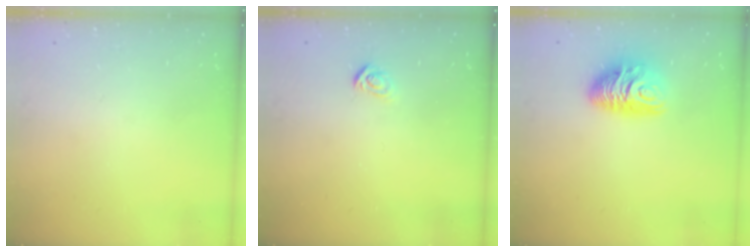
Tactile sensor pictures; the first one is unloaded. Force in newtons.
{"total": 2.6, "press": 2.6, "slide": 0.3}
{"total": 9.8, "press": 9.8, "slide": 0.4}